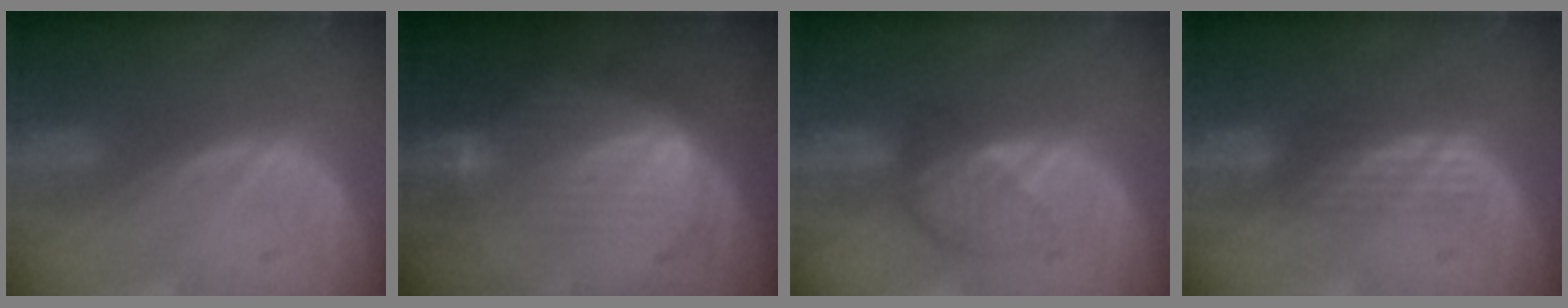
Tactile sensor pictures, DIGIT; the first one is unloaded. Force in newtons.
{"total": 7.1, "press": 7.1, "slide": 0.8}
{"total": 4.5, "press": 4.1, "slide": 2.0}
{"total": 3.1, "press": 2.6, "slide": 1.6}